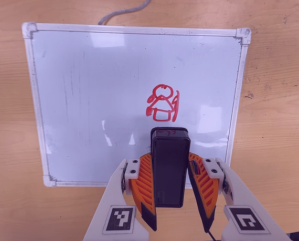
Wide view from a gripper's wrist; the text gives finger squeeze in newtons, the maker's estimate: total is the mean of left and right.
{"total": 6.0, "left": 4.6, "right": 7.4}